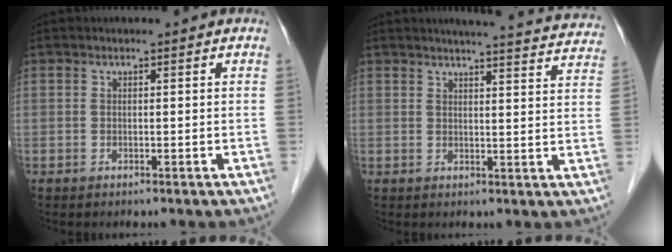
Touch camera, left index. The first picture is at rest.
{"total": 18.6, "force": [17.6, 1.5, 5.8], "torque": [-0.067, -0.035, 0.192]}